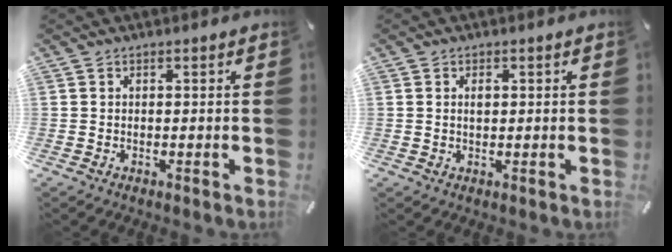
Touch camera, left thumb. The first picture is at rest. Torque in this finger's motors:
{"motor_torque": [0.25, 0.06, 0.03, 0.06, 0.05]}